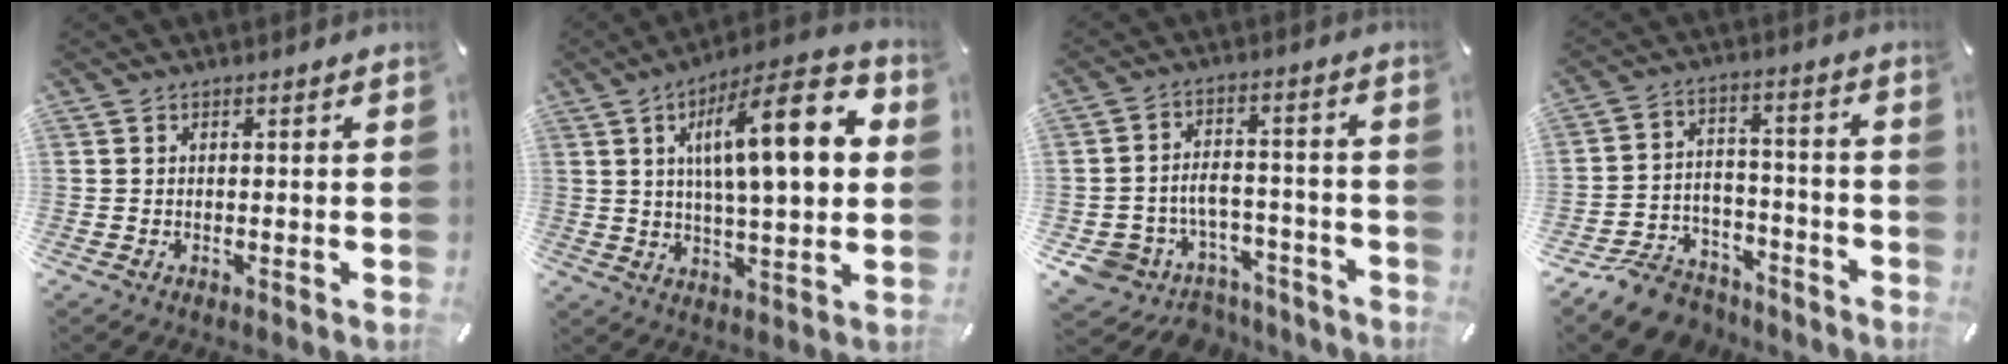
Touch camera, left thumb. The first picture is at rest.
{"total": 19.9, "force": [5.9, 6.1, 18.0], "torque": [-0.284, -0.012, 0.082]}
{"total": 8.1, "force": [-3.5, 7.0, 2.1], "torque": [-0.050, 0.018, -0.056]}
{"total": 10.6, "force": [-8.3, 5.7, 3.1], "torque": [-0.043, 0.059, -0.150]}